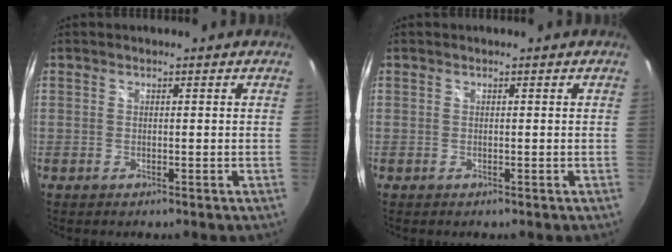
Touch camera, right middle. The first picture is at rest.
{"total": 0.0}